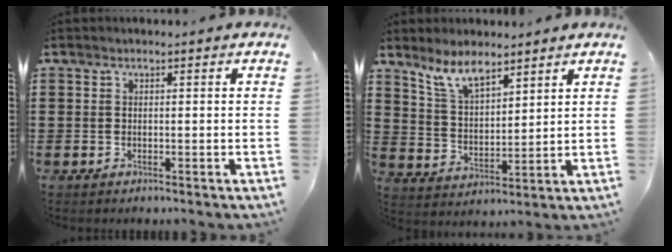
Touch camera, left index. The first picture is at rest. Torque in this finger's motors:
{"motor_torque": [2.14, 0.00, -0.01, -0.01]}